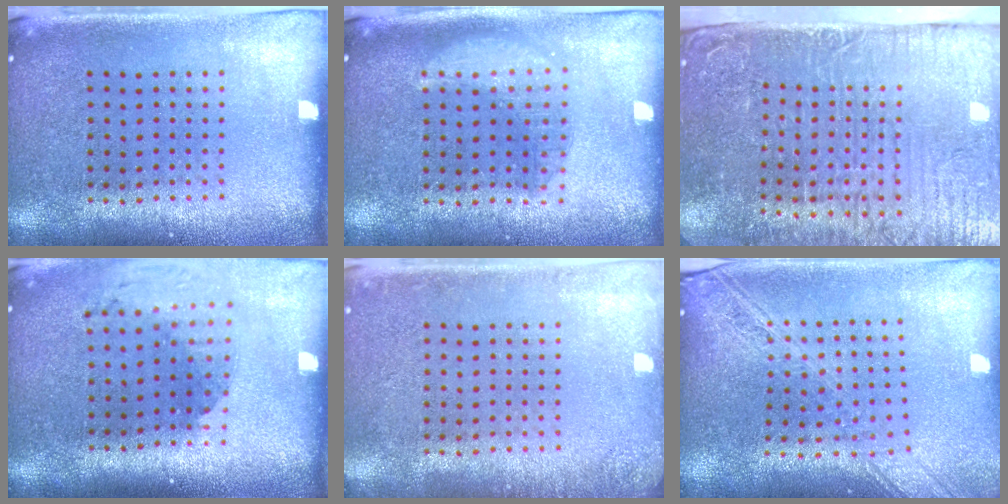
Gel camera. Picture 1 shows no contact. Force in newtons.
{"total": 1.3, "press": 1.3, "slide": 0.3}
{"total": 5.5, "press": 4.6, "slide": 3.0}
{"total": 1.8, "press": 1.4, "slide": 1.2}
{"total": 1.3, "press": 1.3, "slide": 0.2}
{"total": 2.2, "press": 1.9, "slide": 1.2}